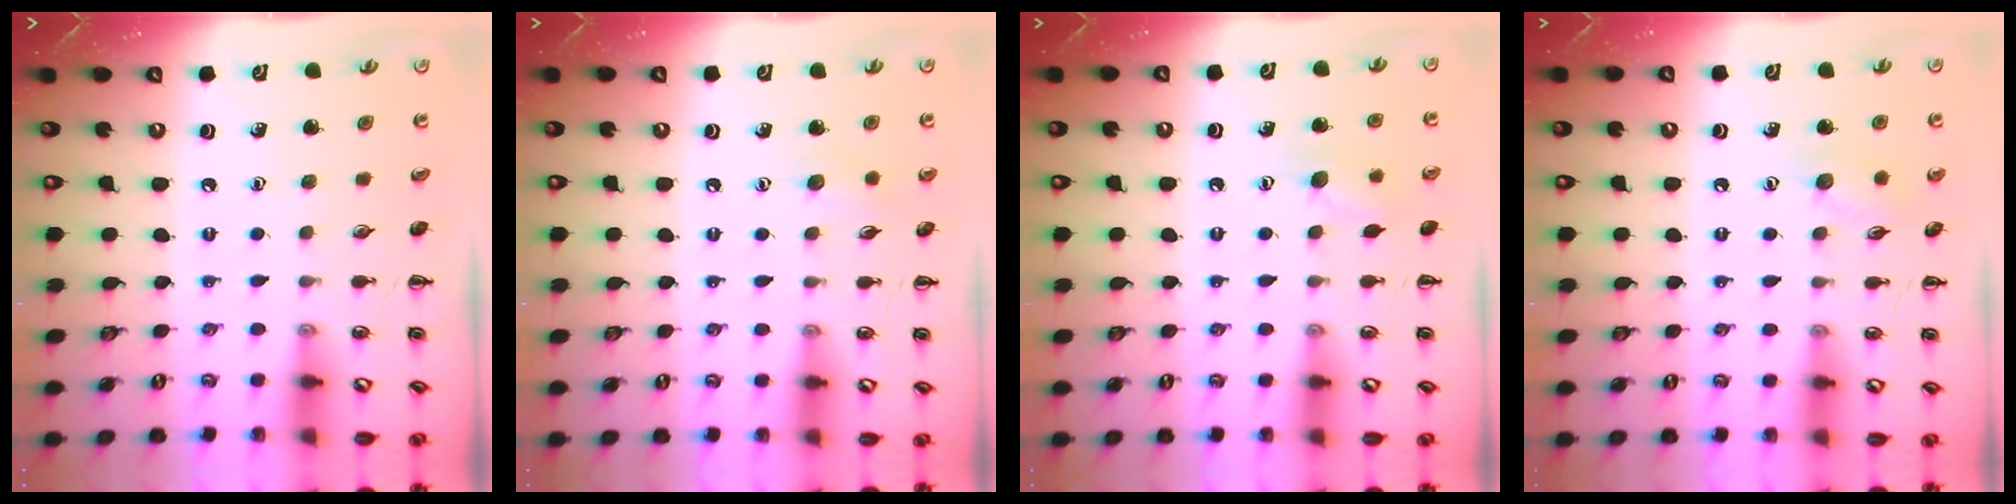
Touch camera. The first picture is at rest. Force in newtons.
{"total": 5.4, "press": 5.3, "slide": 1.2}
{"total": 7.8, "press": 7.6, "slide": 1.9}
{"total": 7.5, "press": 7.4, "slide": 1.3}